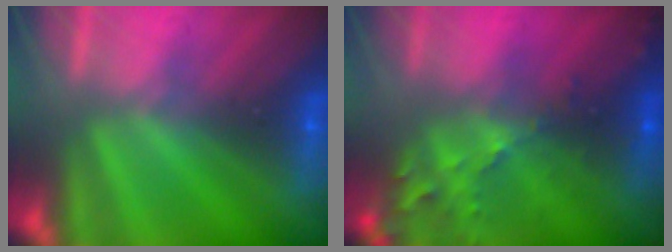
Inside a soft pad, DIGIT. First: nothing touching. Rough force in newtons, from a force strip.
{"total": 5.8}